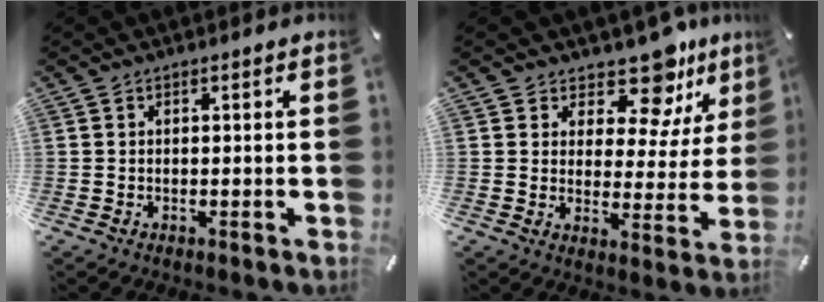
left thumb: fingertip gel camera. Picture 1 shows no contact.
{"total": 12.0, "force": [10.0, 4.9, 4.6], "torque": [-0.071, -0.083, 0.177]}